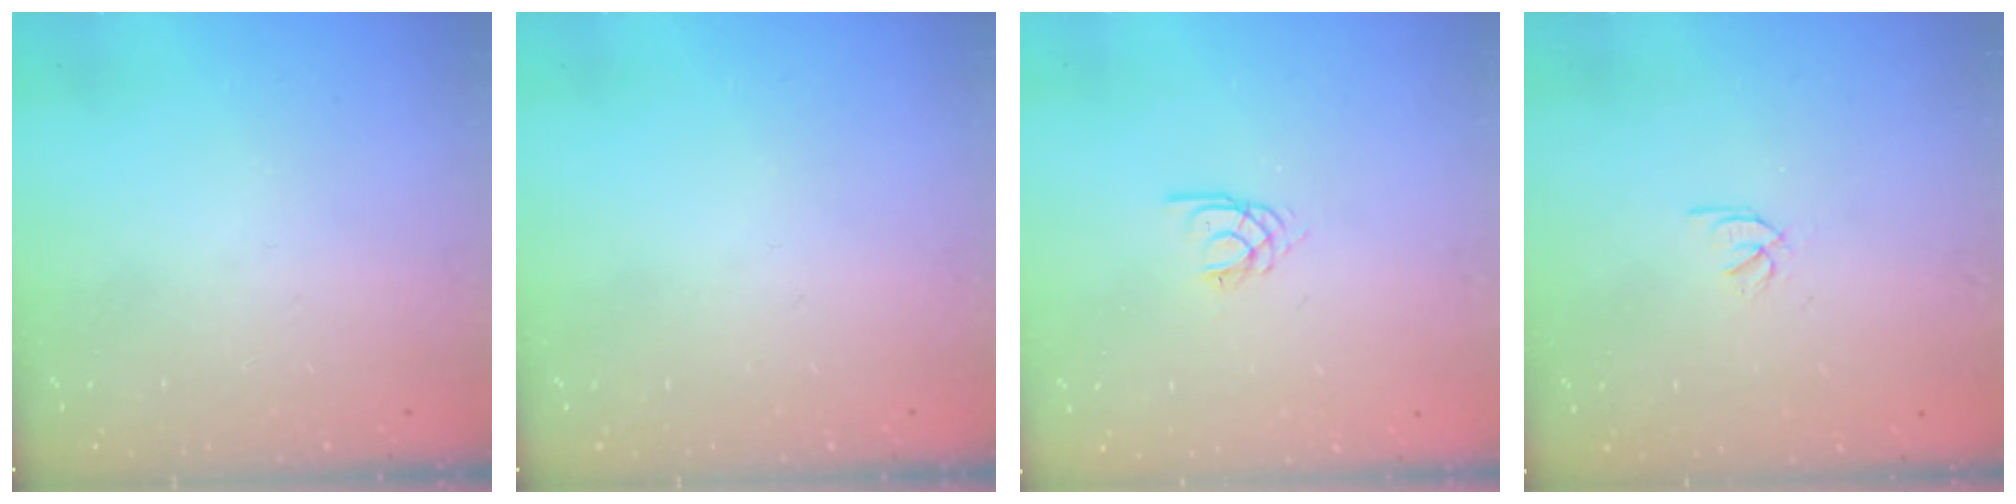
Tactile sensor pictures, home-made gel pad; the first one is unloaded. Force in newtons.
{"total": 0.0}
{"total": 2.3, "press": 2.3, "slide": 0.2}
{"total": 2.1, "press": 2.1, "slide": 0.1}